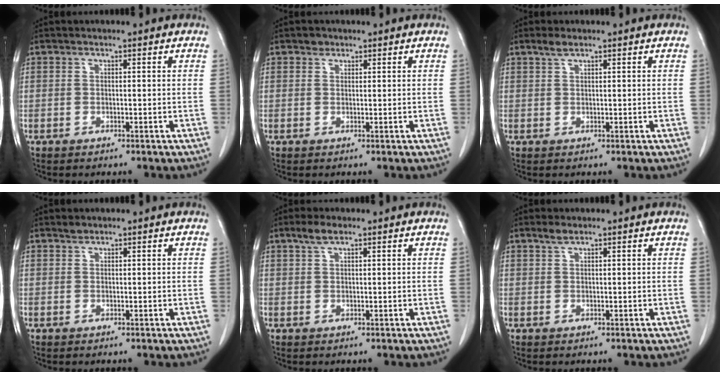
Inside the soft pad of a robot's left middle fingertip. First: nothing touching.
{"total": 1.0, "force": [0.7, 0.7, 0.1], "torque": [0.002, -0.001, 0.009]}
{"total": 1.5, "force": [1.2, 0.3, 0.9], "torque": [-0.023, 0.004, 0.027]}
{"total": 0.7, "force": [0.7, 0.2, 0.1], "torque": [-0.007, 0.000, 0.014]}
{"total": 2.6, "force": [1.8, 0.7, 1.7], "torque": [-0.041, 0.008, 0.038]}
{"total": 1.4, "force": [1.1, 0.3, 0.7], "torque": [-0.019, 0.002, 0.025]}